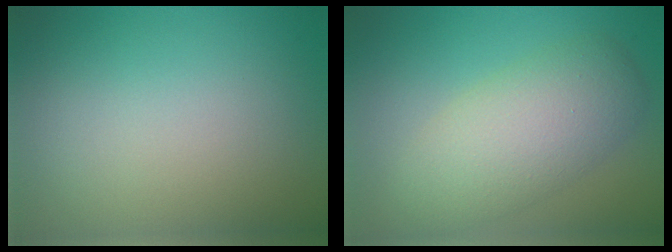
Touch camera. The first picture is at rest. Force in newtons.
{"total": 5.9, "press": 5.9, "slide": 0.4}